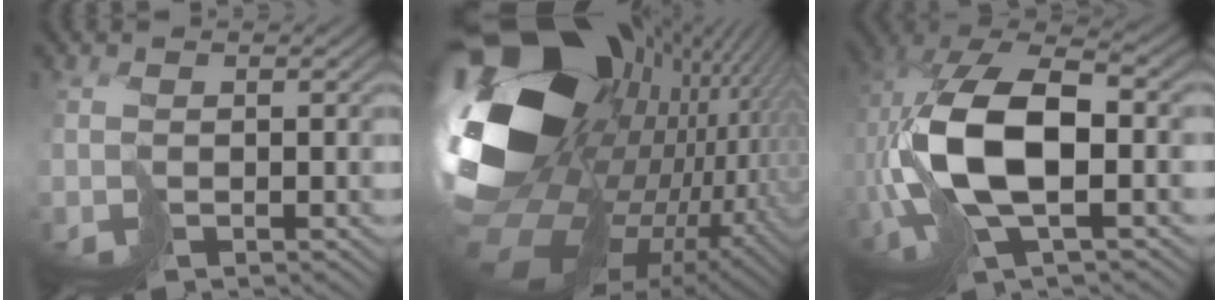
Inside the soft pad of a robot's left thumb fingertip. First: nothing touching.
{"total": 21.6, "force": [0.2, 15.6, 15.0], "torque": [-0.304, -0.051, 0.006]}
{"total": 14.8, "force": [-1.2, 6.9, 13.1], "torque": [-0.306, 0.002, -0.027]}